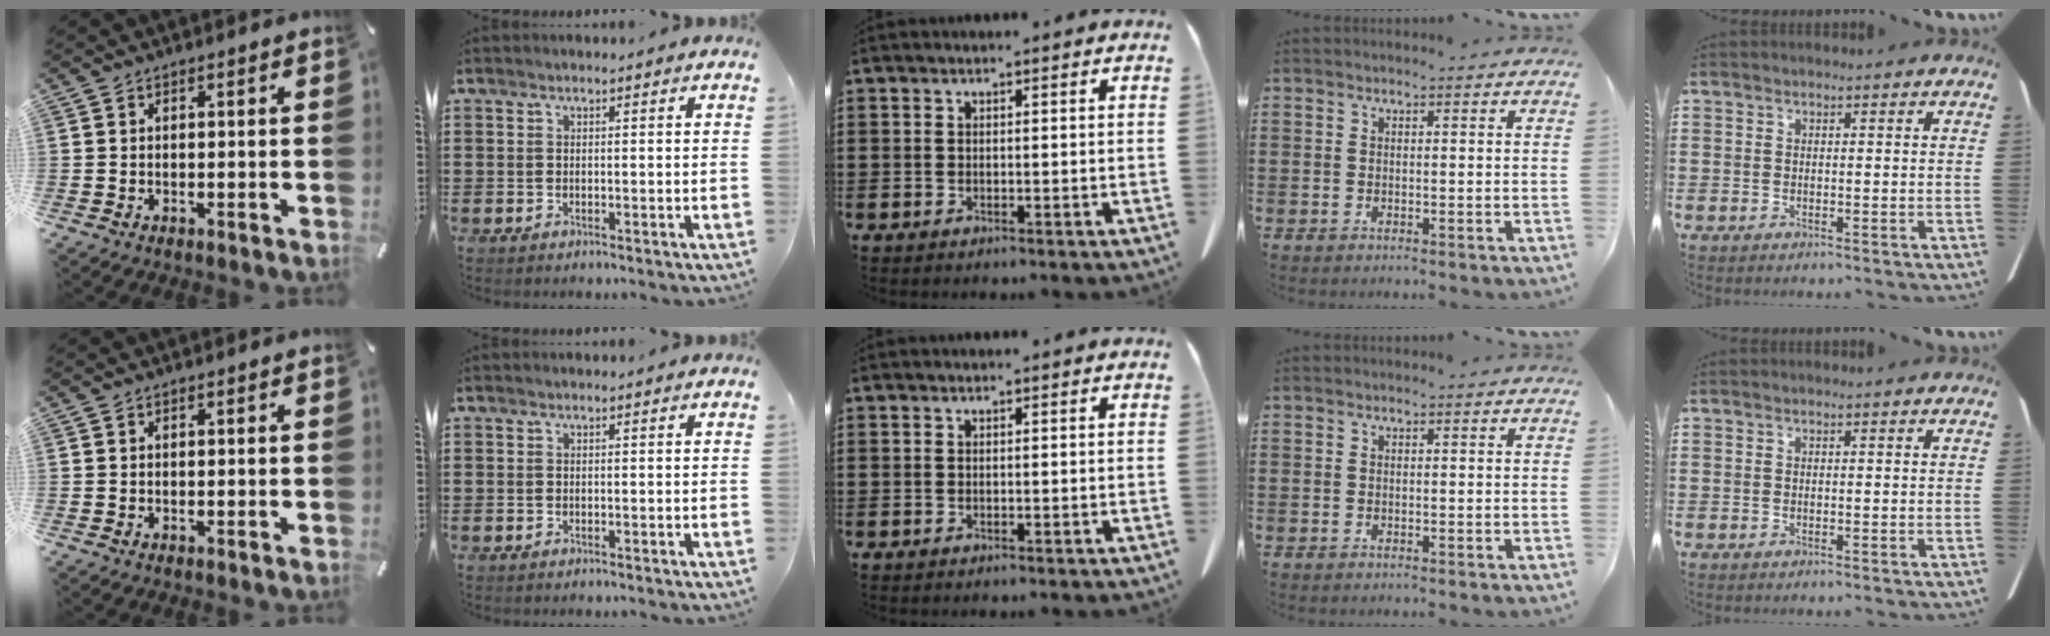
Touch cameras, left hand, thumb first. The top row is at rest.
{}